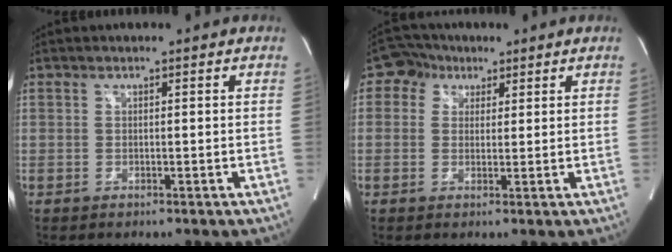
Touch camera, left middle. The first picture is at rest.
{"total": 4.5, "force": [2.0, 3.8, 1.1], "torque": [-0.019, 0.023, 0.034]}